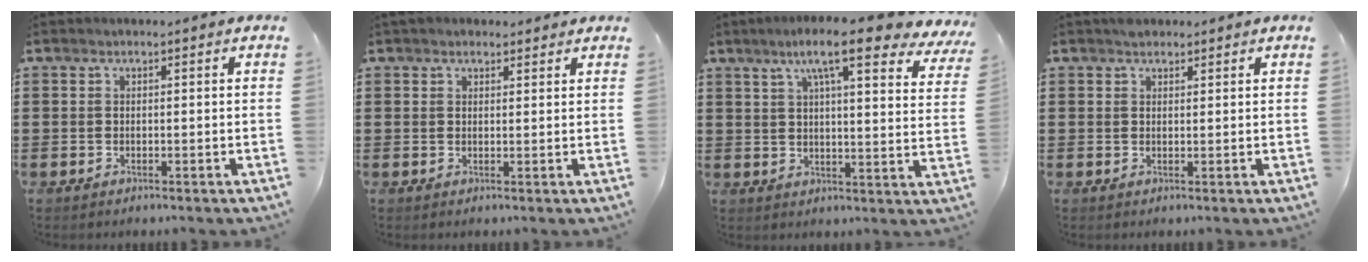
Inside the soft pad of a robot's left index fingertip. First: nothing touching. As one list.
[{"total": 1.8, "force": [1.6, 0.8, 0.4], "torque": [-0.010, 0.006, 0.030]}, {"total": 10.1, "force": [7.5, 1.1, 6.7], "torque": [-0.120, -0.025, 0.123]}, {"total": 1.3, "force": [1.2, 0.6, 0.2], "torque": [-0.008, 0.002, 0.023]}]